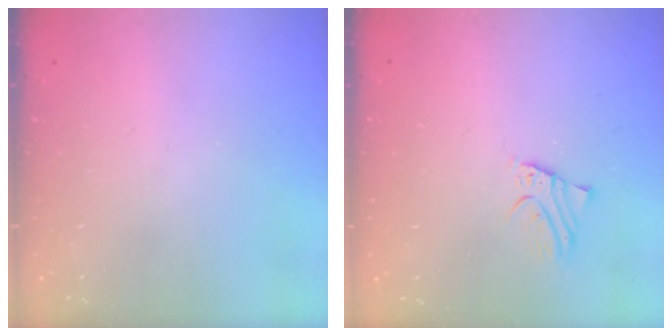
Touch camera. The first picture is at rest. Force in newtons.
{"total": 1.9, "press": 1.9, "slide": 0.1}